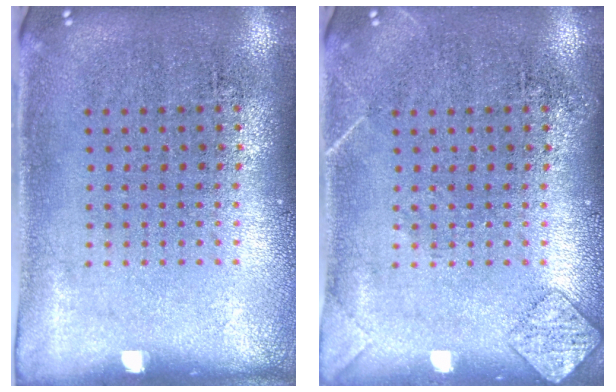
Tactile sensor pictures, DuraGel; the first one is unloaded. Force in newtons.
{"total": 1.6, "press": 1.5, "slide": 0.1}